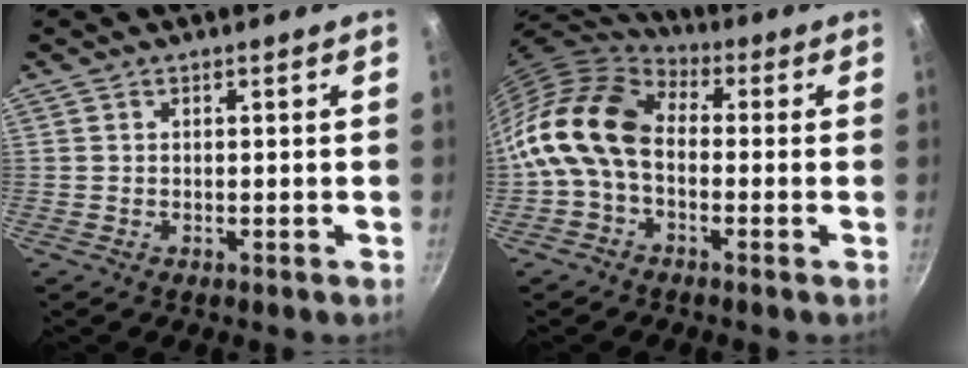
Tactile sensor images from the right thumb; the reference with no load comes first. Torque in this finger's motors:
{"motor_torque": [1.54, 2.83, 1.26, -1.21, 0.41]}